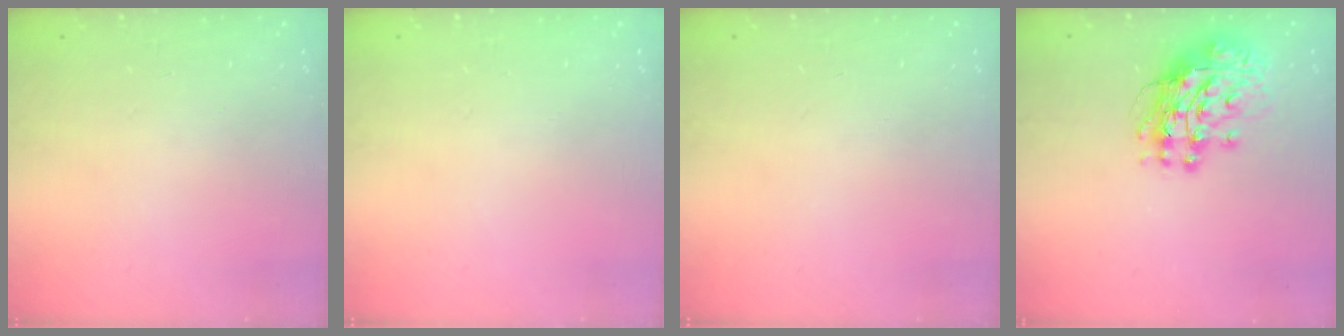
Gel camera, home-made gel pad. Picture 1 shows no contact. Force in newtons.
{"total": 0.0}
{"total": 0.0}
{"total": 12.0, "press": 11.9, "slide": 1.7}